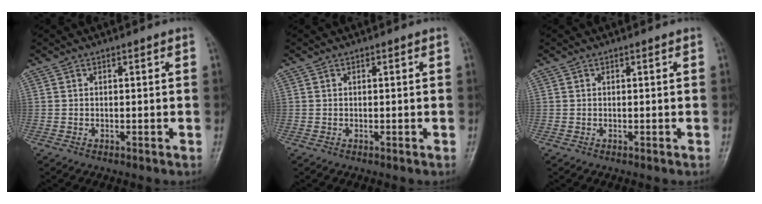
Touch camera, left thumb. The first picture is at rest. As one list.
[{"total": 0.0}, {"total": 0.0}]